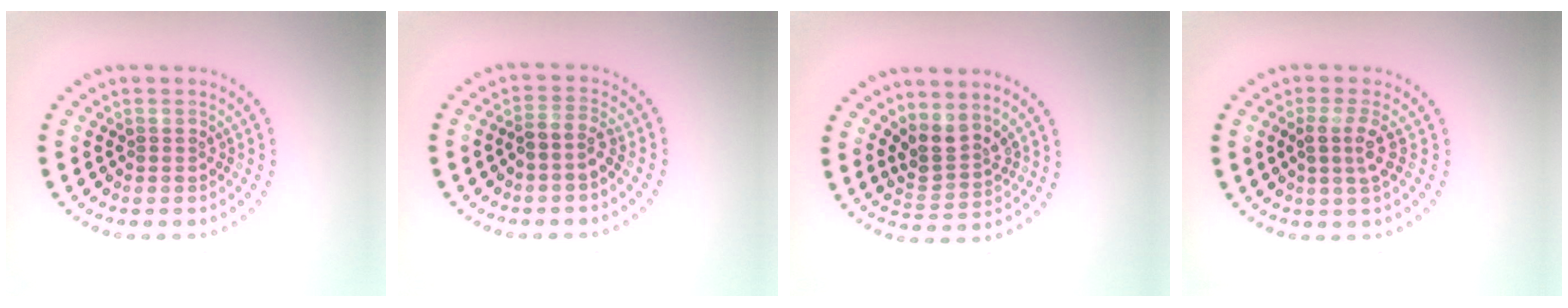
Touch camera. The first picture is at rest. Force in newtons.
{"total": 1.7, "press": 1.4, "slide": 1.0}
{"total": 2.8, "press": 2.1, "slide": 1.9}
{"total": 2.1, "press": 1.6, "slide": 1.3}